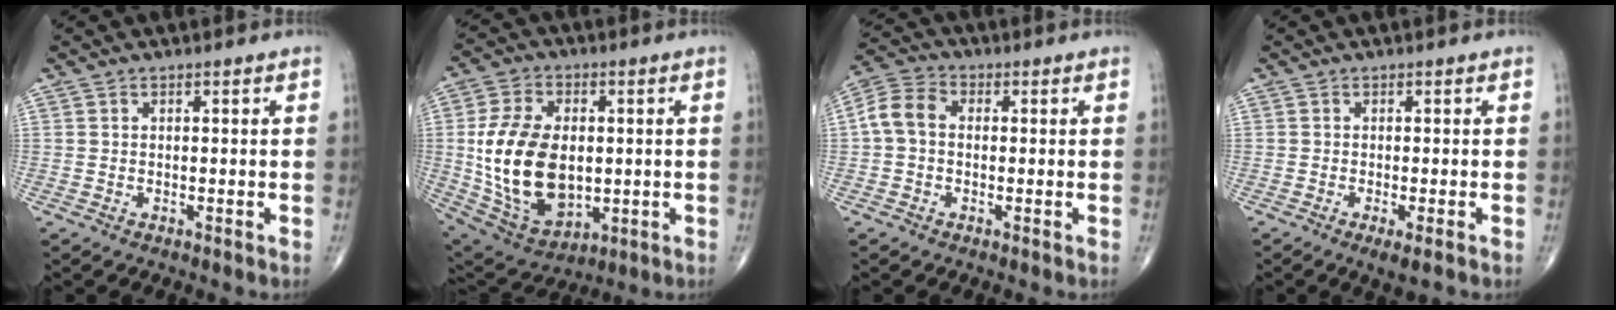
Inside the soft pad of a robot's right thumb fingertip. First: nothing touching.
{"total": 19.4, "force": [-0.1, 12.3, 15.0], "torque": [-0.265, -0.007, 0.019]}
{"total": 6.4, "force": [0.1, 4.8, 4.3], "torque": [-0.082, 0.022, -0.010]}
{"total": 2.3, "force": [-1.0, 0.4, 2.0], "torque": [-0.037, -0.009, -0.017]}